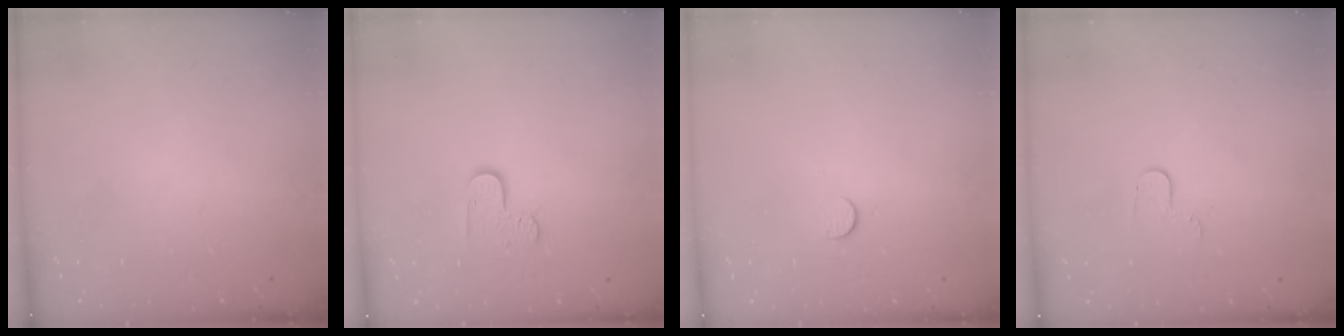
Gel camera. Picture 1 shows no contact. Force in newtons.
{"total": 5.5, "press": 5.5, "slide": 0.4}
{"total": 6.1, "press": 6.1, "slide": 0.6}
{"total": 4.0, "press": 3.9, "slide": 0.3}